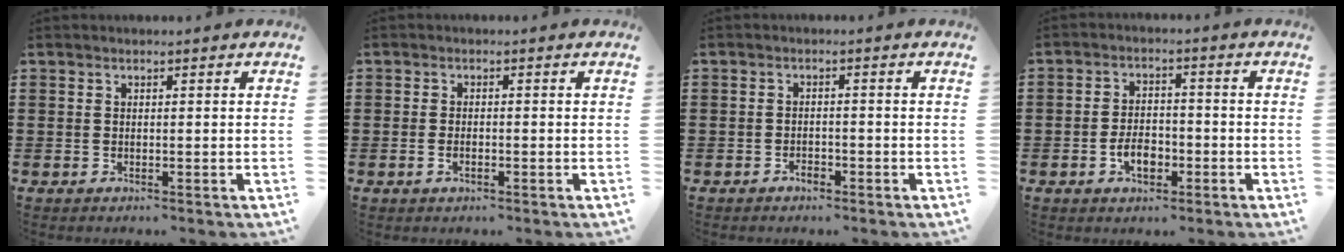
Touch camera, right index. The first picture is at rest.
{"total": 1.1, "force": [-0.5, 0.4, 0.9], "torque": [-0.019, -0.004, -0.008]}
{"total": 1.4, "force": [-1.2, 0.5, 0.4], "torque": [-0.012, -0.004, -0.024]}
{"total": 4.4, "force": [-1.7, 2.7, 3.1], "torque": [-0.049, 0.002, -0.031]}